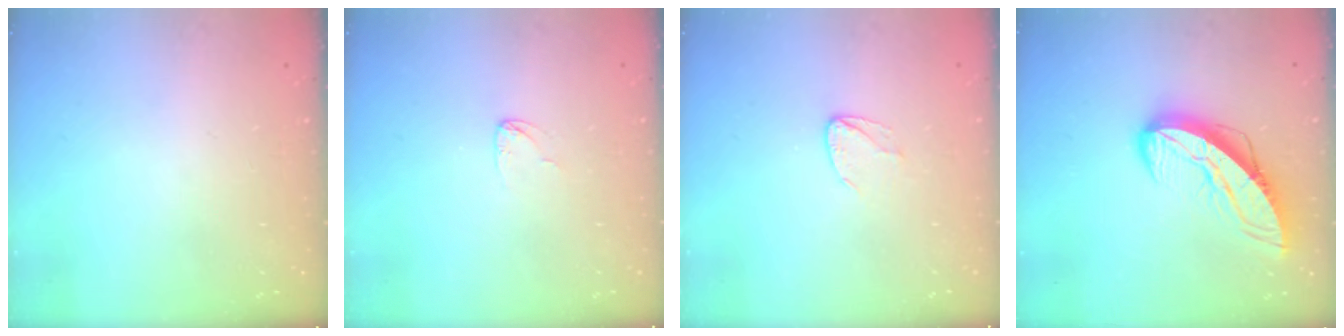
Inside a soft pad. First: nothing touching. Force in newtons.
{"total": 2.6, "press": 2.6, "slide": 0.1}
{"total": 3.9, "press": 3.9, "slide": 0.4}
{"total": 11.6, "press": 11.6, "slide": 1.0}